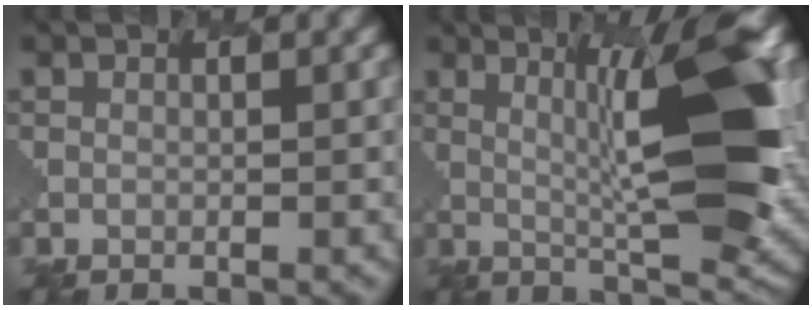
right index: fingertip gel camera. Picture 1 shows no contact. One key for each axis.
{"total": 7.0, "fx": 2.0, "fy": 0.4, "fz": 6.6, "tx": -0.125, "ty": 0.006, "tz": 0.021}